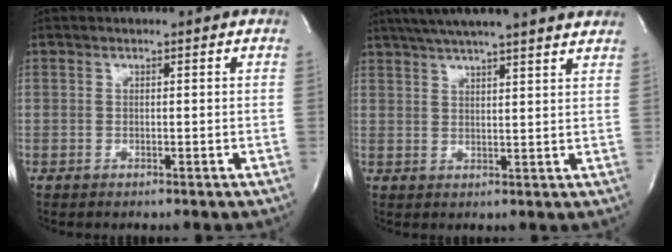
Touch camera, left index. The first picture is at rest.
{"total": 18.8, "force": [16.3, 0.9, 9.3], "torque": [-0.158, 0.032, 0.217]}